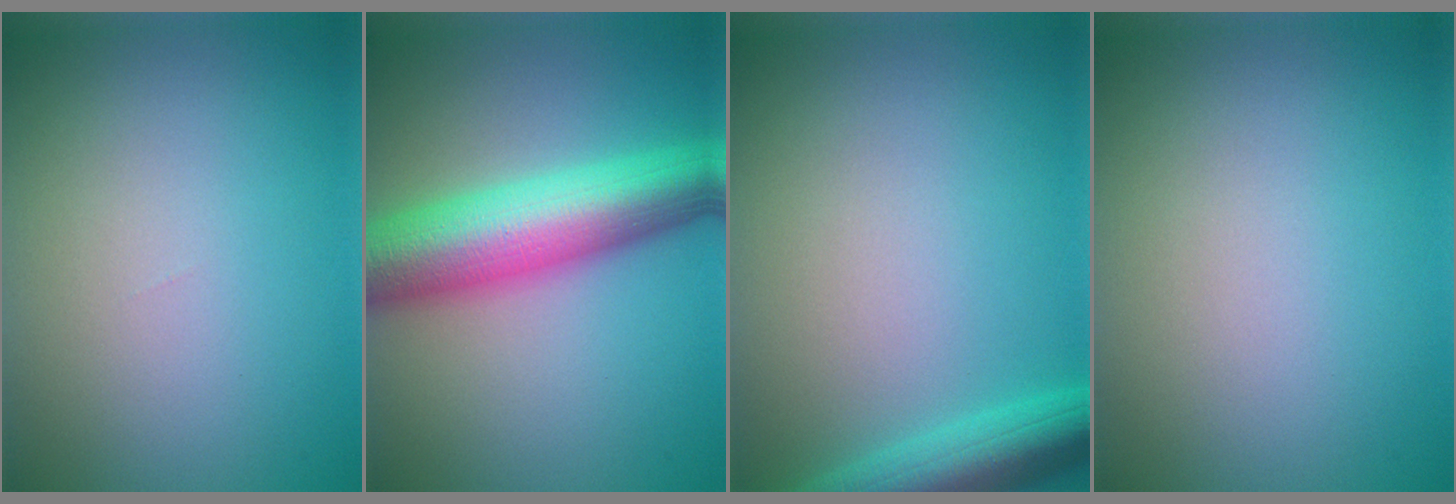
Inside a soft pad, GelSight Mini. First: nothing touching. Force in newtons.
{"total": 10.3, "press": 10.3, "slide": 0.1}
{"total": 5.5, "press": 5.5, "slide": 0.3}
{"total": 0.0}